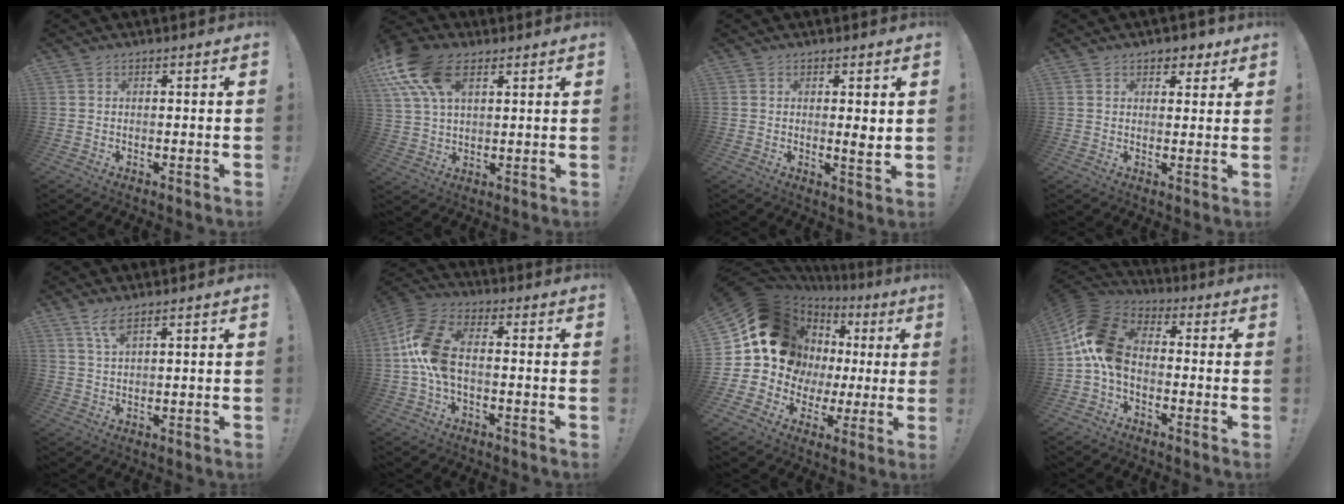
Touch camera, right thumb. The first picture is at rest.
{"total": 15.7, "force": [7.5, 9.0, 10.5], "torque": [-0.204, -0.023, 0.139]}
{"total": 2.7, "force": [0.8, 0.3, 2.6], "torque": [-0.028, -0.014, 0.008]}
{"total": 3.9, "force": [2.5, 2.7, 1.4], "torque": [-0.003, -0.013, 0.041]}
{"total": 4.2, "force": [2.8, 0.6, 3.1], "torque": [-0.060, -0.012, 0.048]}
{"total": 12.6, "force": [-0.9, 7.0, 10.4], "torque": [-0.222, 0.012, -0.014]}
{"total": 18.5, "force": [5.3, 15.6, 8.4], "torque": [-0.118, -0.039, 0.133]}
{"total": 14.4, "force": [-1.5, 9.6, 10.6], "torque": [-0.199, 0.026, -0.023]}